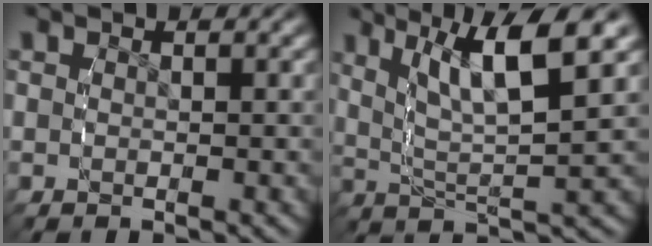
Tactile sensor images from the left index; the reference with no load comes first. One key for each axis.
{"total": 7.6, "fx": 3.3, "fy": 2.6, "fz": 6.3, "tx": -0.107, "ty": 0.008, "tz": 0.049}